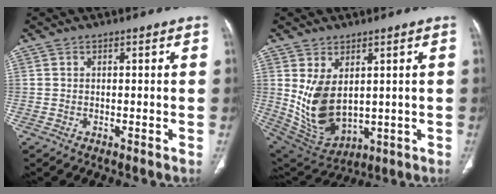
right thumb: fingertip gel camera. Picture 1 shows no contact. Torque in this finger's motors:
{"motor_torque": [-0.81, 0.97, 1.25, 0.10, 0.13]}